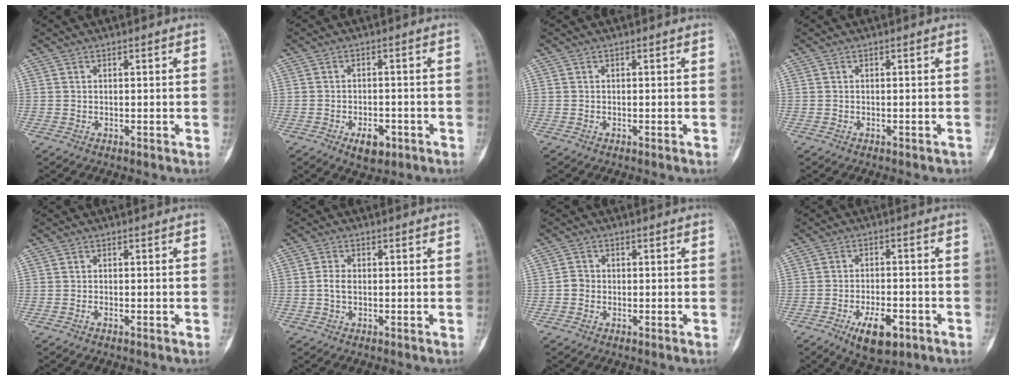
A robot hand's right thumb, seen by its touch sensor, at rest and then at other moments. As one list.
[{"total": 4.9, "force": [-2.4, 2.6, 3.3], "torque": [-0.042, 0.009, -0.032]}, {"total": 0.0}, {"total": 1.2, "force": [-1.0, 0.5, 0.4], "torque": [-0.010, 0.007, -0.011]}, {"total": 0.7, "force": [-0.5, 0.2, 0.5], "torque": [-0.010, 0.000, -0.011]}, {"total": 2.2, "force": [-0.3, 1.4, 1.6], "torque": [-0.032, 0.005, -0.010]}, {"total": 1.9, "force": [-0.6, 1.7, 0.7], "torque": [-0.003, 0.007, -0.016]}, {"total": 8.6, "force": [-4.3, 3.8, 6.5], "torque": [-0.101, 0.014, -0.064]}]